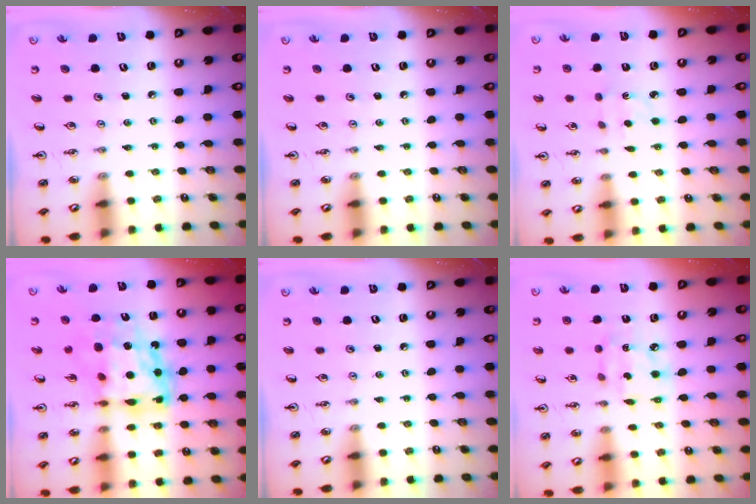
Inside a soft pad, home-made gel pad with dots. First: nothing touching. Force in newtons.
{"total": 0.0}
{"total": 1.7, "press": 1.7, "slide": 0.5}
{"total": 13.6, "press": 13.5, "slide": 1.2}
{"total": 0.0}
{"total": 7.6, "press": 7.5, "slide": 0.4}